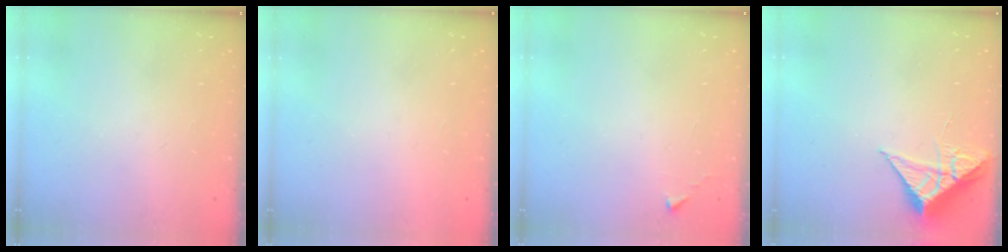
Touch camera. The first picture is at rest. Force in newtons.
{"total": 1.6, "press": 1.6, "slide": 0.1}
{"total": 2.7, "press": 2.6, "slide": 0.4}
{"total": 7.0, "press": 7.0, "slide": 0.3}